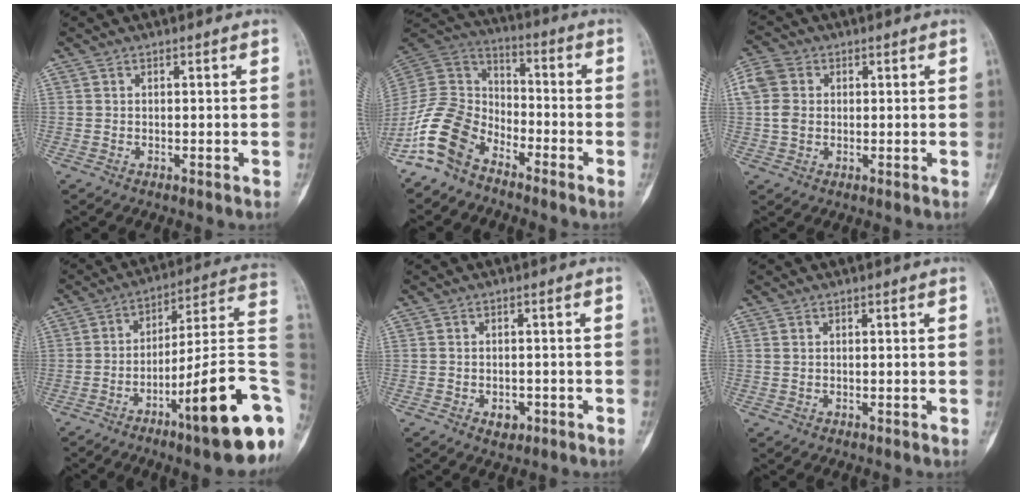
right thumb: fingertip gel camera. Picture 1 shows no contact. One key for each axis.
{"total": 12.7, "fx": -8.6, "fy": 7.5, "fz": 5.7, "tx": -0.104, "ty": 0.072, "tz": -0.182}
{"total": 6.2, "fx": 0.9, "fy": 5.0, "fz": 3.5, "tx": -0.079, "ty": 0.010, "tz": 0.012}
{"total": 21.5, "fx": -8.4, "fy": 3.6, "fz": 19.5, "tx": -0.229, "ty": 0.051, "tz": -0.122}
{"total": 2.6, "fx": -1.2, "fy": 1.7, "fz": 1.5, "tx": -0.010, "ty": 0.005, "tz": -0.011}
{"total": 0.5, "fx": 0.2, "fy": 0.4, "fz": 0.3, "tx": -0.004, "ty": 0.002, "tz": 0.003}